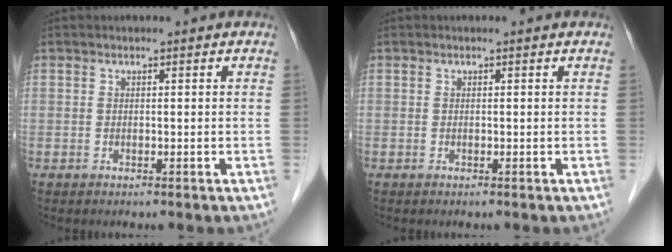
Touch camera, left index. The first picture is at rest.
{"total": 0.0}